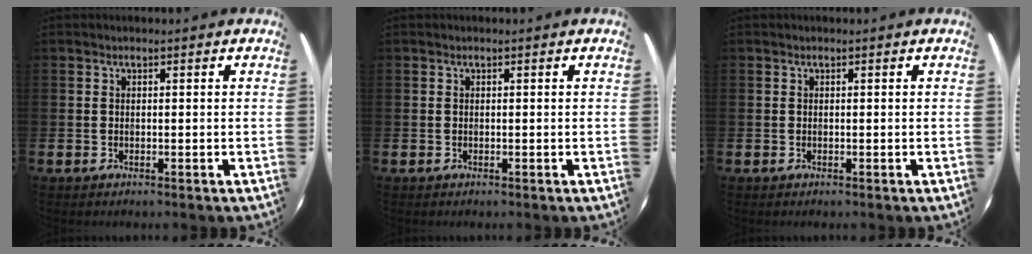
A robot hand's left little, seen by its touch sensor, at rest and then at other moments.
{"total": 0.0}
{"total": 0.0}